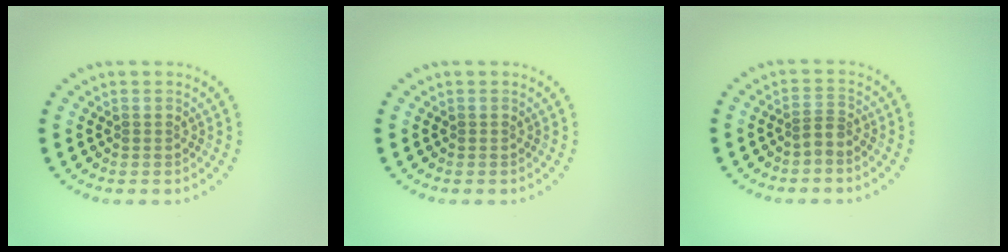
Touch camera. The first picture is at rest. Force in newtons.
{"total": 0.0}
{"total": 1.2, "press": 0.8, "slide": 0.9}